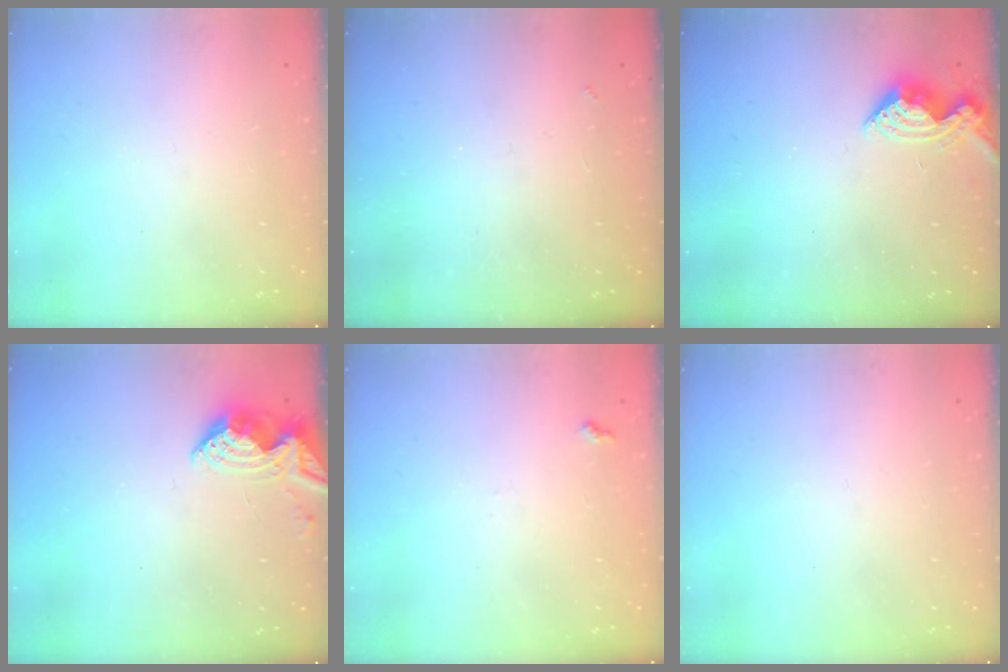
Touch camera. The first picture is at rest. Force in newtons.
{"total": 3.6, "press": 3.6, "slide": 0.5}
{"total": 10.0, "press": 10.0, "slide": 1.0}
{"total": 7.0, "press": 6.9, "slide": 0.8}
{"total": 5.2, "press": 5.2, "slide": 0.7}
{"total": 0.0}